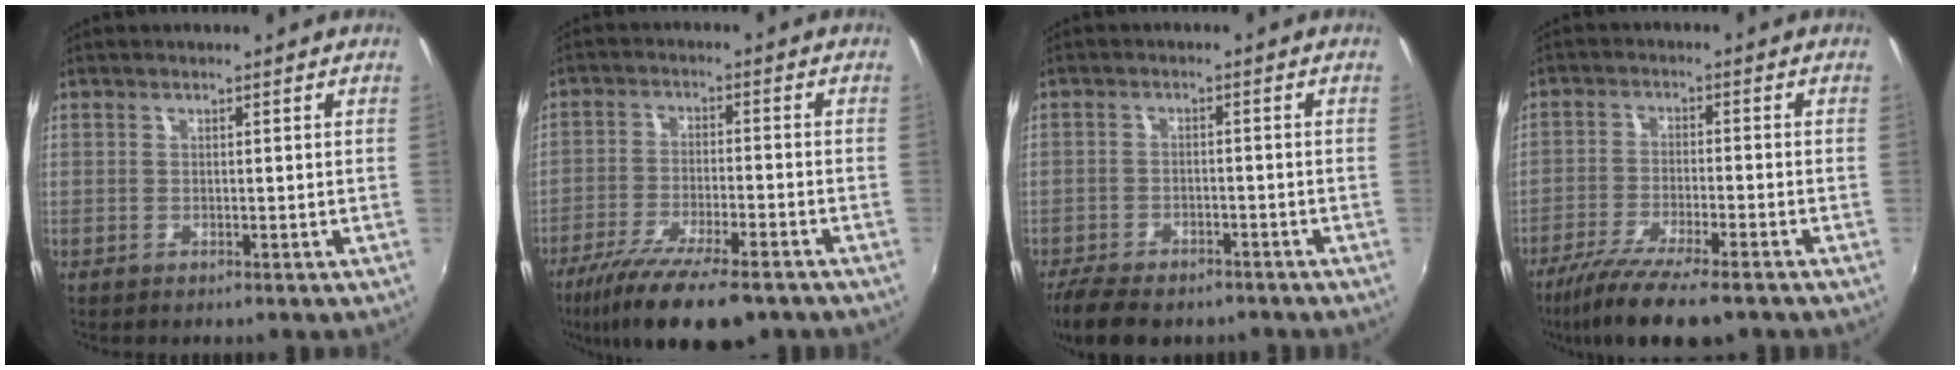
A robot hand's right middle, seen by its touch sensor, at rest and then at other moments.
{"total": 15.0, "force": [-10.9, 3.7, 9.6], "torque": [-0.194, -0.046, -0.181]}
{"total": 10.6, "force": [-8.3, 4.0, 5.2], "torque": [-0.119, -0.027, -0.135]}
{"total": 12.0, "force": [-9.2, 1.9, 7.4], "torque": [-0.159, -0.038, -0.160]}